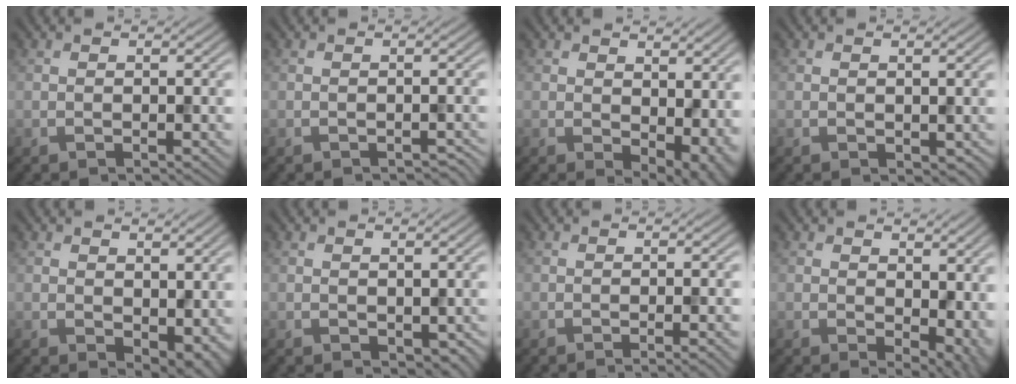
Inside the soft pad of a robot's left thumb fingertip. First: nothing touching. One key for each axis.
{"total": 1.0, "fx": -0.9, "fy": 0.2, "fz": 0.3, "tx": -0.001, "ty": -0.002, "tz": -0.013}
{"total": 7.0, "fx": 0.3, "fy": 4.4, "fz": 5.5, "tx": -0.077, "ty": -0.023, "tz": 0.016}
{"total": 0.8, "fx": 0.3, "fy": 0.6, "fz": 0.4, "tx": -0.007, "ty": -0.005, "tz": 0.007}
{"total": 3.9, "fx": 0.5, "fy": 2.5, "fz": 3.0, "tx": -0.046, "ty": -0.014, "tz": 0.014}
{"total": 1.2, "fx": 0.3, "fy": 0.9, "fz": 0.7, "tx": -0.016, "ty": -0.008, "tz": 0.010}
{"total": 1.9, "fx": -0.8, "fy": 0.5, "fz": 1.7, "tx": -0.015, "ty": 0.000, "tz": -0.019}
{"total": 7.4, "fx": 0.5, "fy": 4.7, "fz": 5.7, "tx": -0.083, "ty": -0.021, "tz": 0.023}